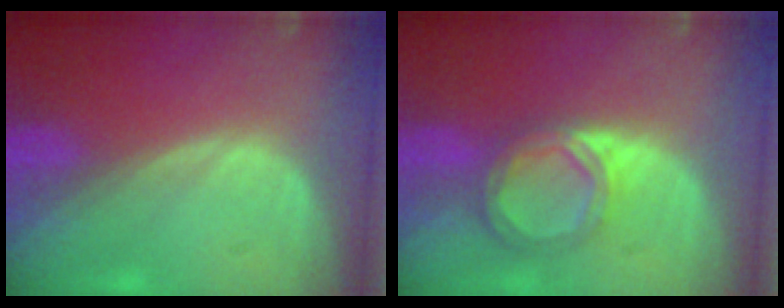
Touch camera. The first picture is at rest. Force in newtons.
{"total": 5.6, "press": 5.2, "slide": 1.9}